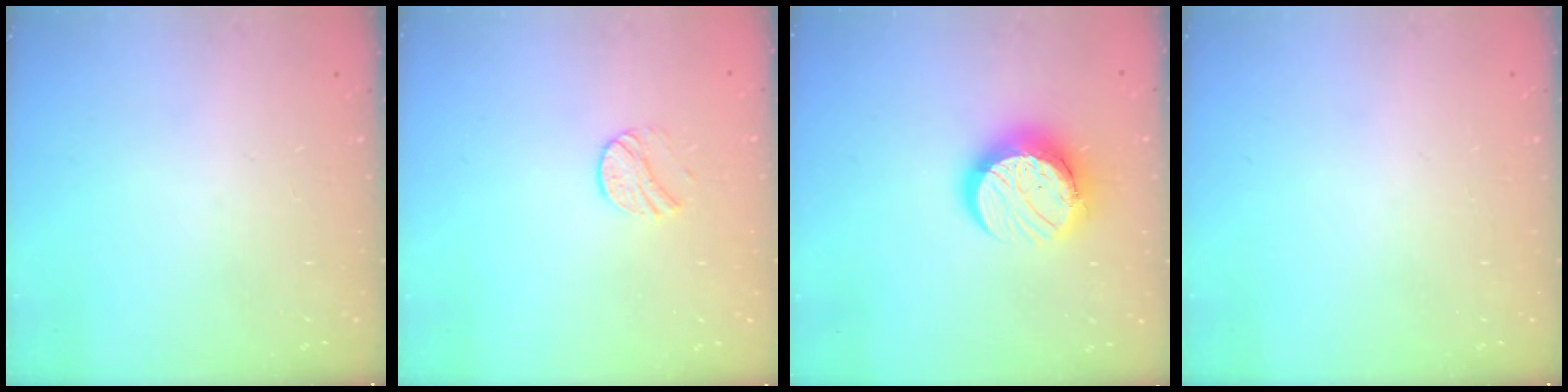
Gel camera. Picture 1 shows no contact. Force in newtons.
{"total": 8.1, "press": 8.1, "slide": 0.6}
{"total": 12.4, "press": 12.4, "slide": 1.0}
{"total": 0.0}